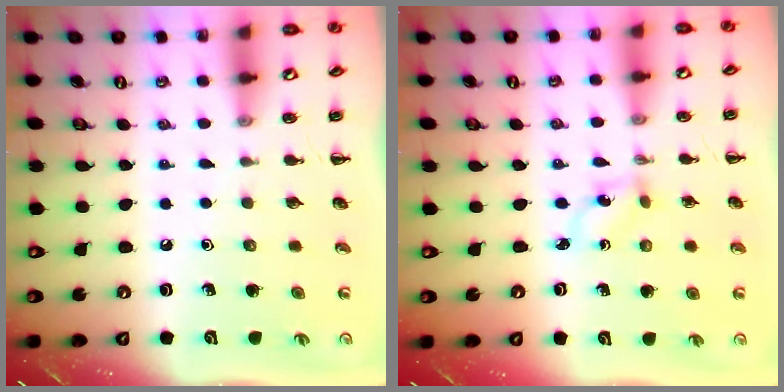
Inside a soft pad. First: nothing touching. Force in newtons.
{"total": 1.4, "press": 1.2, "slide": 0.6}